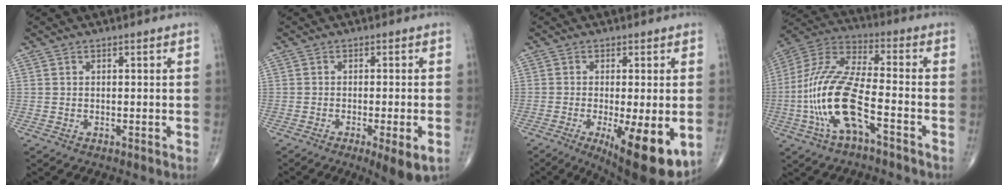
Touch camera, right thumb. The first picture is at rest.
{"total": 6.7, "force": [-2.9, 1.2, 5.9], "torque": [-0.088, -0.006, -0.038]}
{"total": 13.7, "force": [-4.1, 3.8, 12.5], "torque": [-0.164, -0.023, -0.050]}
{"total": 17.1, "force": [-5.6, 5.7, 15.2], "torque": [-0.334, 0.040, -0.106]}